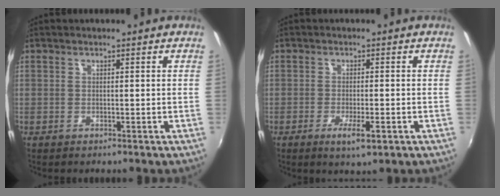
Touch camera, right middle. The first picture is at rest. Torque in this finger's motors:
{"motor_torque": [0.59, -0.64, 0.05, 0.02]}